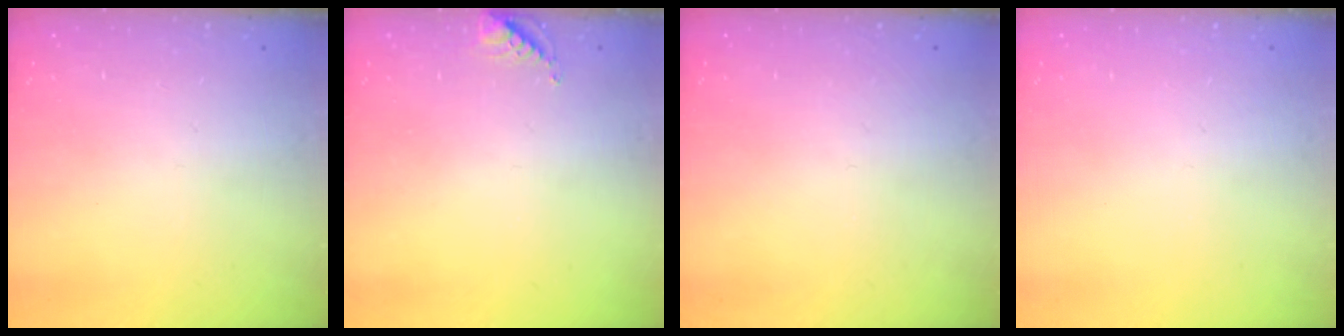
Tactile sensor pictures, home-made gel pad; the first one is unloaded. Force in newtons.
{"total": 4.6, "press": 4.6, "slide": 0.5}
{"total": 0.0}
{"total": 0.0}